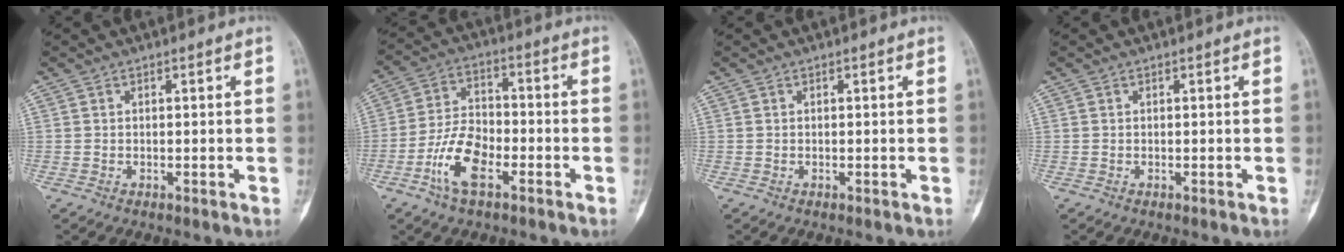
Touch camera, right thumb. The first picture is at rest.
{"total": 10.2, "force": [-4.5, 5.0, 7.6], "torque": [-0.147, 0.024, -0.089]}
{"total": 0.0}
{"total": 0.0}